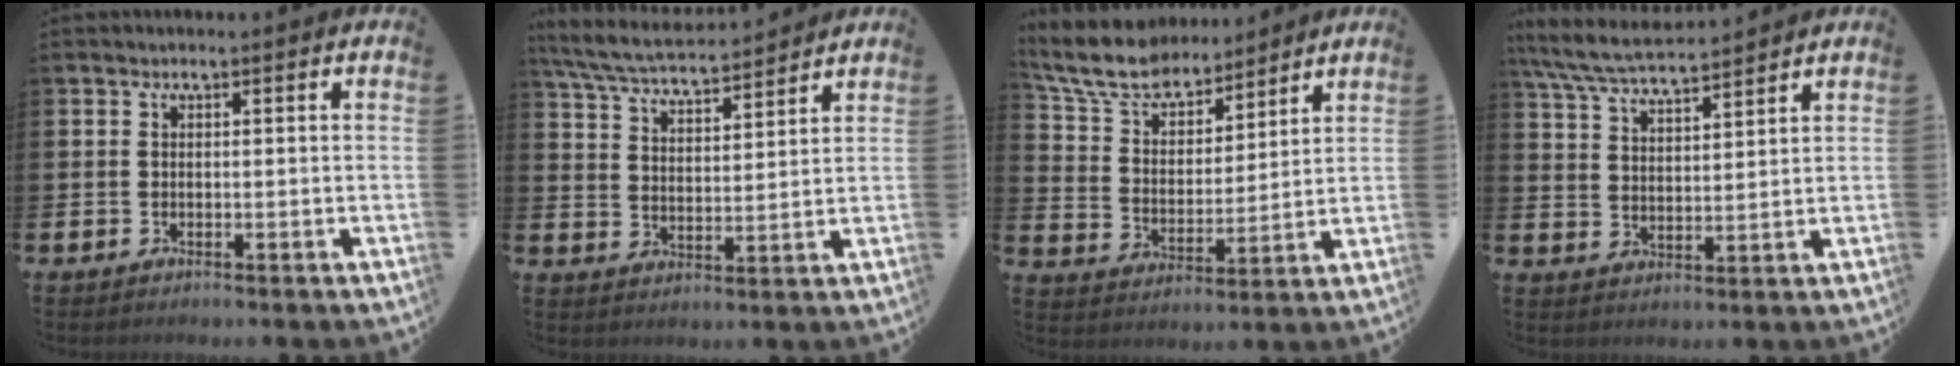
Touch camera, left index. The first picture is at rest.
{"total": 6.0, "force": [5.8, 0.9, 1.5], "torque": [-0.052, -0.035, 0.100]}
{"total": 8.6, "force": [7.8, 2.7, 2.1], "torque": [-0.080, -0.049, 0.141]}
{"total": 6.6, "force": [6.2, 0.7, 2.0], "torque": [-0.060, -0.033, 0.111]}